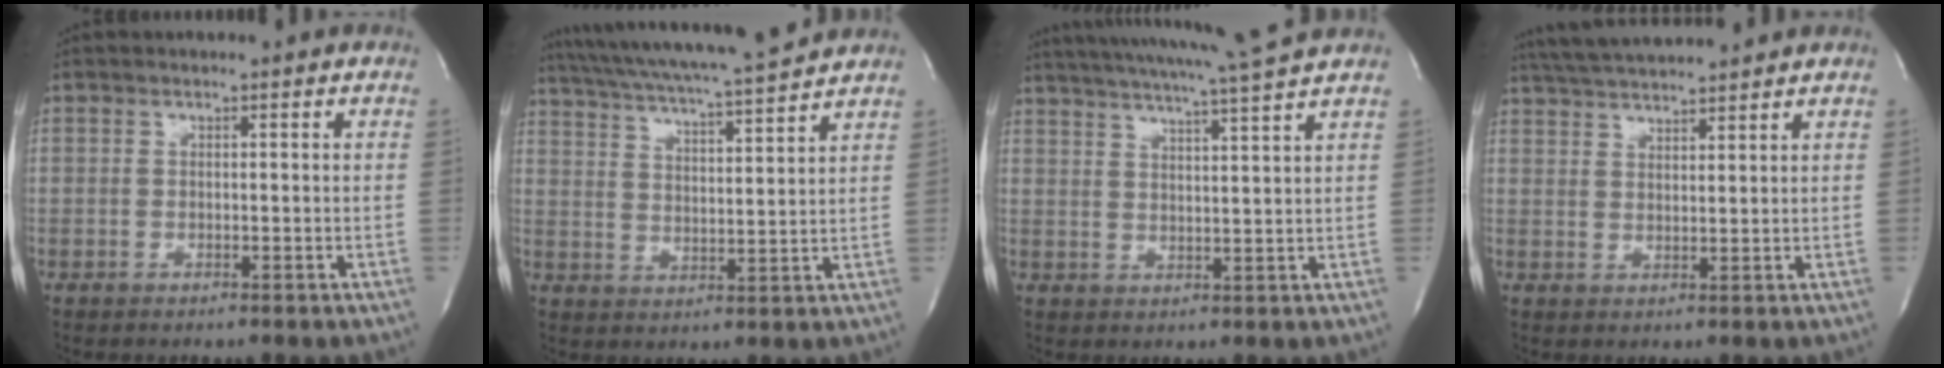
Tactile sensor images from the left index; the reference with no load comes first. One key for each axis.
{"total": 17.0, "fx": 15.3, "fy": 0.0, "fz": 7.4, "tx": -0.140, "ty": 0.009, "tz": 0.232}
{"total": 14.7, "fx": 13.0, "fy": -1.8, "fz": 6.6, "tx": -0.121, "ty": -0.015, "tz": 0.179}
{"total": 12.7, "fx": 11.8, "fy": 0.9, "fz": 4.8, "tx": -0.095, "ty": 0.025, "tz": 0.188}